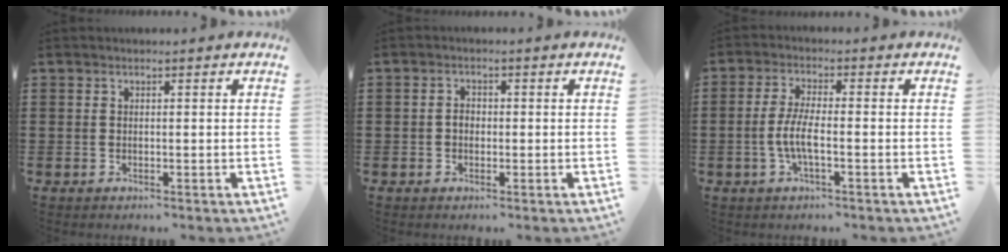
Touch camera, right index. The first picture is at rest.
{"total": 1.7, "force": [-0.4, 1.2, 1.1], "torque": [-0.023, 0.004, -0.008]}
{"total": 4.8, "force": [-1.5, 1.0, 4.5], "torque": [-0.105, -0.006, -0.037]}